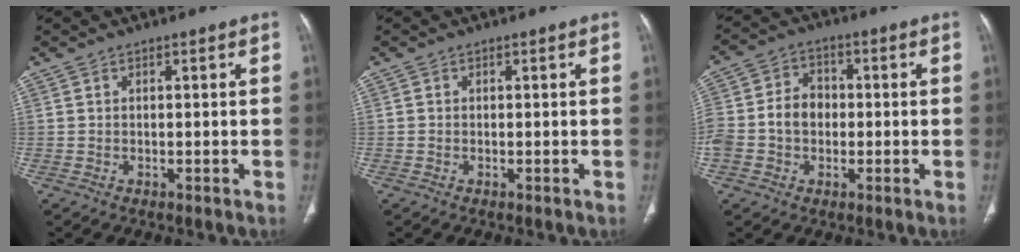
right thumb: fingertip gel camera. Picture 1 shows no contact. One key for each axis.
{"total": 0.0}
{"total": 10.3, "fx": -0.9, "fy": 8.1, "fz": 6.2, "tx": -0.117, "ty": 0.030, "tz": -0.022}